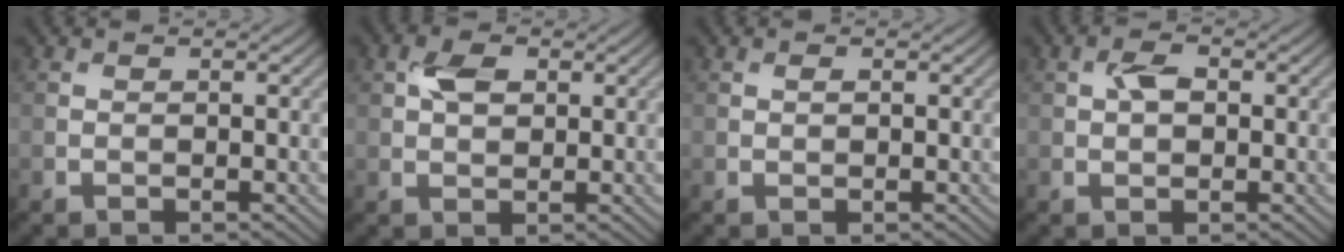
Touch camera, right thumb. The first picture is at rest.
{"total": 3.4, "force": [1.1, 2.2, 2.4], "torque": [-0.052, 0.005, 0.019]}
{"total": 0.7, "force": [0.3, 0.3, 0.6], "torque": [-0.012, 0.000, 0.004]}
{"total": 2.7, "force": [0.6, 1.6, 2.1], "torque": [-0.043, 0.004, 0.008]}